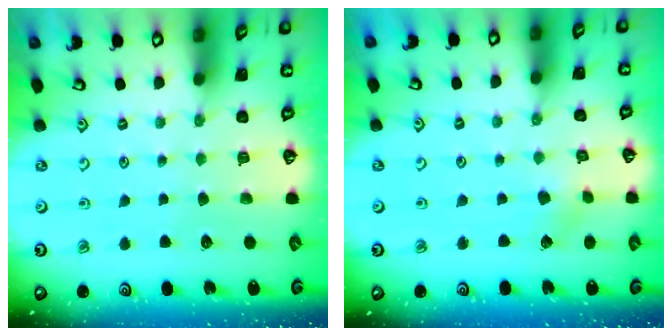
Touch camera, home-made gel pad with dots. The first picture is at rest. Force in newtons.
{"total": 2.5, "press": 2.4, "slide": 0.8}